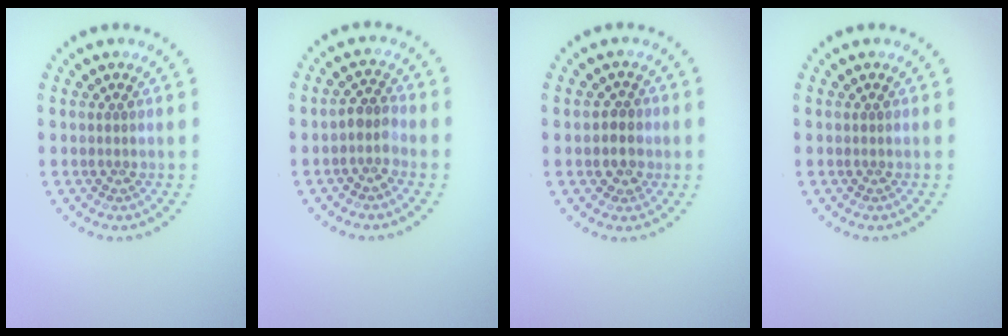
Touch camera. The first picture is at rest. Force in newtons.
{"total": 2.0, "press": 1.6, "slide": 1.1}
{"total": 2.3, "press": 2.2, "slide": 0.9}
{"total": 0.0}